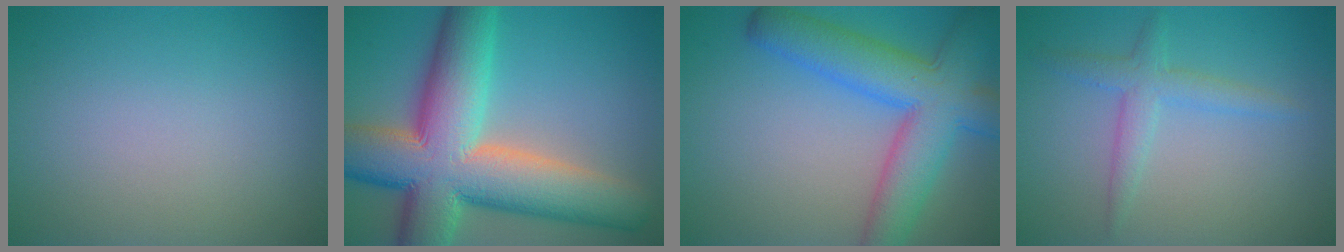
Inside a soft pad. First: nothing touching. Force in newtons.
{"total": 14.9, "press": 14.8, "slide": 0.9}
{"total": 8.7, "press": 8.7, "slide": 0.3}
{"total": 2.5, "press": 2.5, "slide": 0.1}